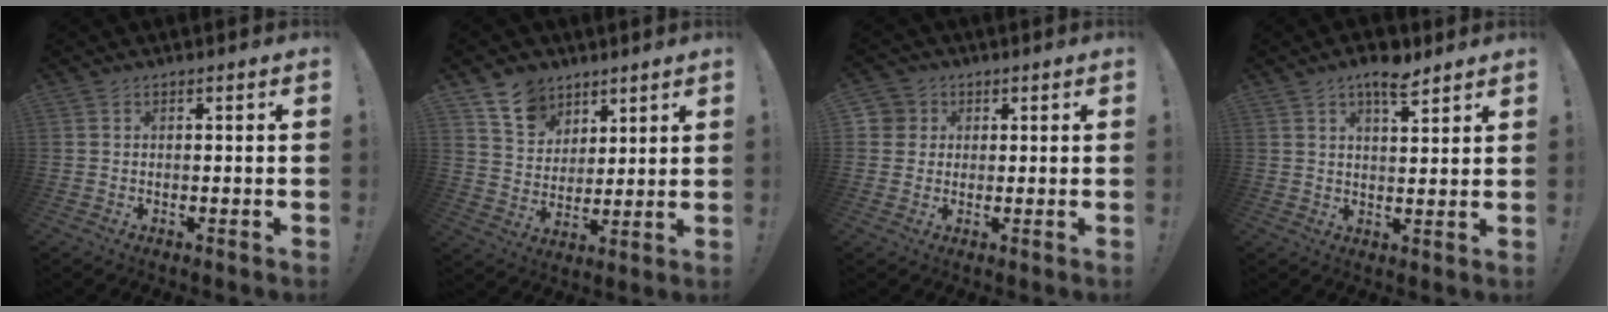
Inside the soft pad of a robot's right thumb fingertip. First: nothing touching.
{"total": 11.2, "force": [7.7, 7.7, 2.6], "torque": [-0.045, -0.052, 0.152]}
{"total": 4.2, "force": [1.1, 4.0, 0.8], "torque": [-0.014, -0.001, 0.022]}
{"total": 7.4, "force": [5.3, 2.3, 4.6], "torque": [-0.054, -0.034, 0.086]}